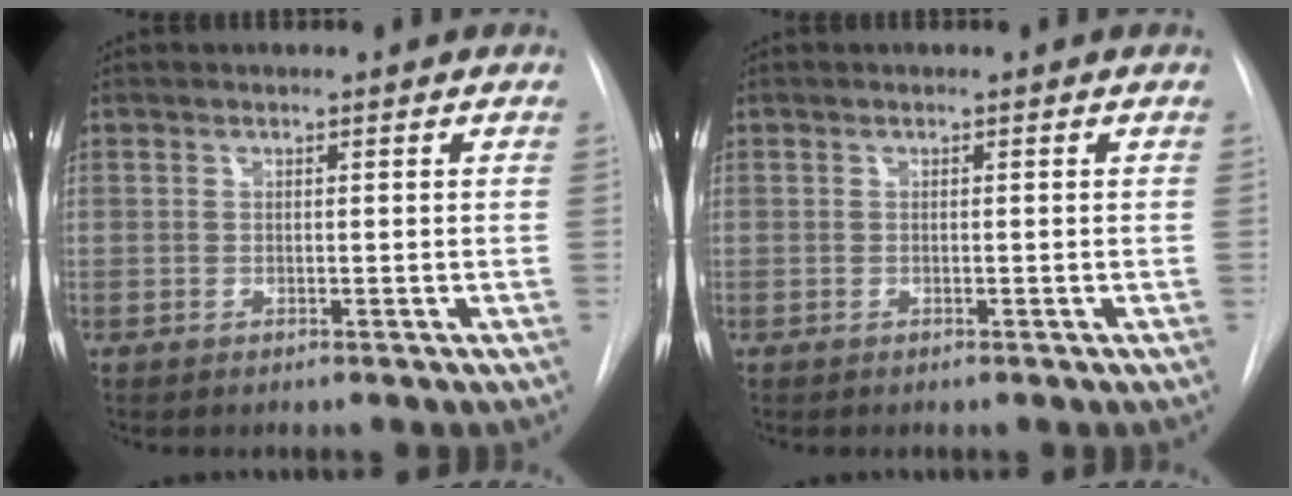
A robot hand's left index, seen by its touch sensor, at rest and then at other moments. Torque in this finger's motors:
{"motor_torque": [-0.01, 0.01, 0.00, 0.00]}